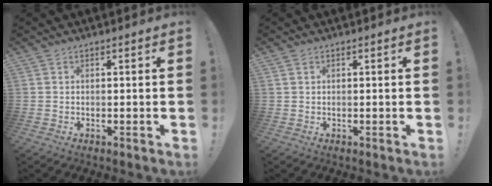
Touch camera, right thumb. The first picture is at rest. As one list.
[{"total": 0.8, "force": [0.6, 0.5, 0.2], "torque": [0.003, -0.001, 0.009]}]